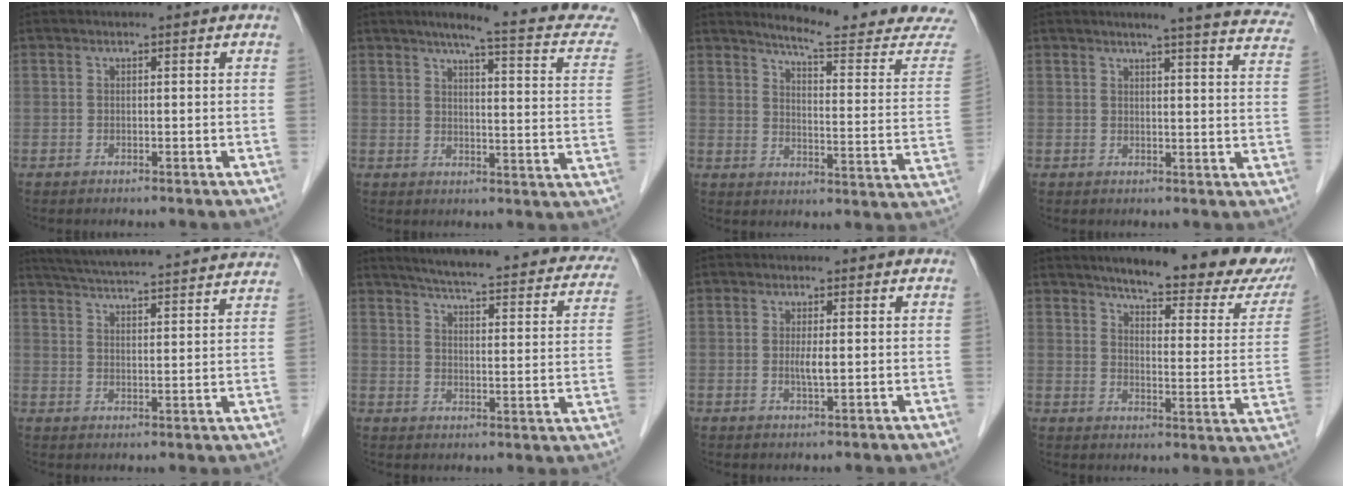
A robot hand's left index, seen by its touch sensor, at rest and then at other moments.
{"total": 16.5, "force": [14.0, 1.4, 8.6], "torque": [-0.102, -0.026, 0.151]}
{"total": 16.5, "force": [15.8, -0.4, 4.8], "torque": [-0.067, -0.099, 0.187]}
{"total": 16.7, "force": [14.9, 0.7, 7.6], "torque": [-0.087, -0.037, 0.155]}
{"total": 26.4, "force": [24.5, 1.5, 9.7], "torque": [-0.161, -0.012, 0.315]}
{"total": 27.2, "force": [23.2, 4.4, 13.5], "torque": [-0.188, -0.025, 0.273]}
{"total": 2.0, "force": [0.0, 0.2, 1.9], "torque": [-0.043, -0.003, 0.001]}
{"total": 21.9, "force": [18.0, 4.1, 11.9], "torque": [-0.147, -0.028, 0.214]}